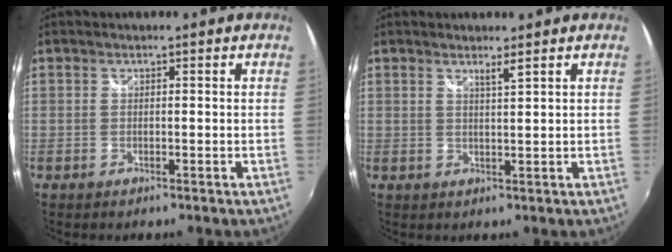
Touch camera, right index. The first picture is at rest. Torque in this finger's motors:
{"motor_torque": [-0.09, 0.08, 0.00, 0.02]}